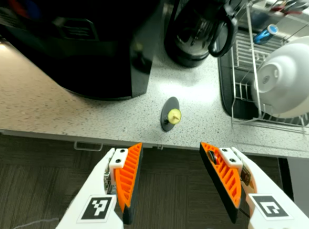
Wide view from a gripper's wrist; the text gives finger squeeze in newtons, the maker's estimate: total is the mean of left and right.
{"total": 0.0}